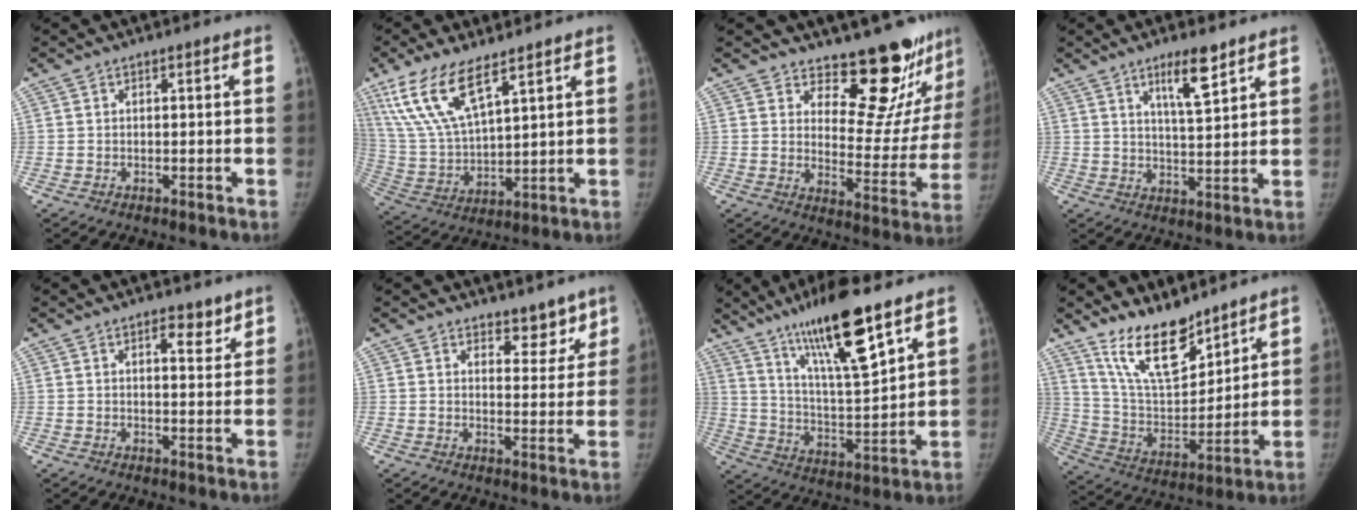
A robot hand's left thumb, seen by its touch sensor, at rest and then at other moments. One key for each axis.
{"total": 14.3, "fx": 8.8, "fy": 5.1, "fz": 10.0, "tx": -0.197, "ty": -0.031, "tz": 0.187}
{"total": 16.8, "fx": 14.5, "fy": 5.7, "fz": 6.1, "tx": -0.018, "ty": -0.145, "tz": 0.185}
{"total": 7.5, "fx": 4.8, "fy": 1.5, "fz": 5.5, "tx": -0.087, "ty": -0.033, "tz": 0.085}
{"total": 4.0, "fx": 2.6, "fy": 1.8, "fz": 2.5, "tx": -0.017, "ty": -0.016, "tz": 0.037}
{"total": 5.7, "fx": 4.5, "fy": 2.9, "fz": 1.8, "tx": 0.015, "ty": -0.031, "tz": 0.065}
{"total": 18.3, "fx": 11.8, "fy": 3.2, "fz": 13.6, "tx": -0.222, "ty": -0.060, "tz": 0.215}
{"total": 15.6, "fx": 11.8, "fy": 6.1, "fz": 8.2, "tx": -0.107, "ty": -0.078, "tz": 0.228}